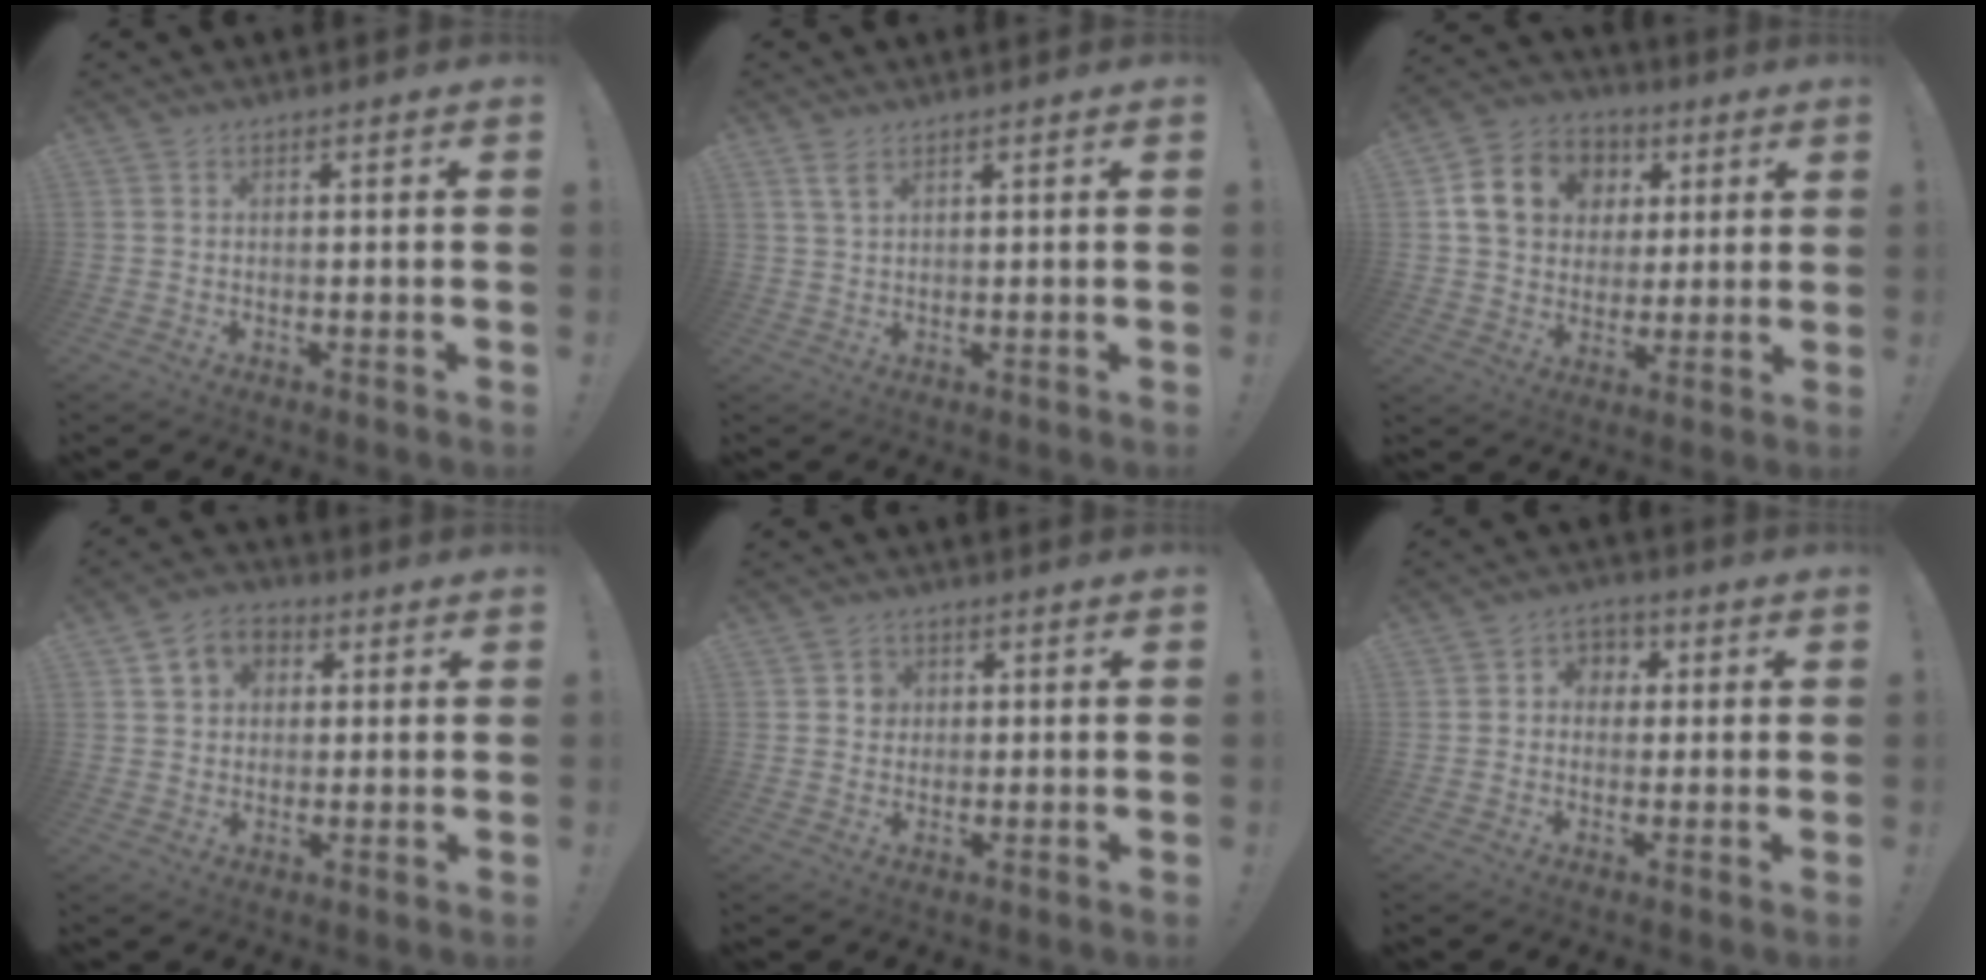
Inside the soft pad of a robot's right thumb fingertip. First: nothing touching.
{"total": 3.6, "force": [2.1, 1.5, 2.4], "torque": [-0.047, -0.005, 0.039]}
{"total": 14.4, "force": [4.6, 12.1, 6.4], "torque": [-0.083, -0.010, 0.098]}
{"total": 7.5, "force": [2.4, 6.3, 3.3], "torque": [-0.054, 0.002, 0.050]}
{"total": 3.6, "force": [0.7, 3.4, 0.9], "torque": [-0.008, -0.001, 0.011]}
{"total": 4.8, "force": [-0.3, 4.6, 1.5], "torque": [-0.016, 0.010, -0.004]}